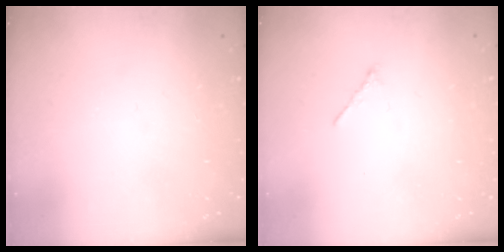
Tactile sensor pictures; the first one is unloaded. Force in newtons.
{"total": 0.8, "press": 0.7, "slide": 0.4}